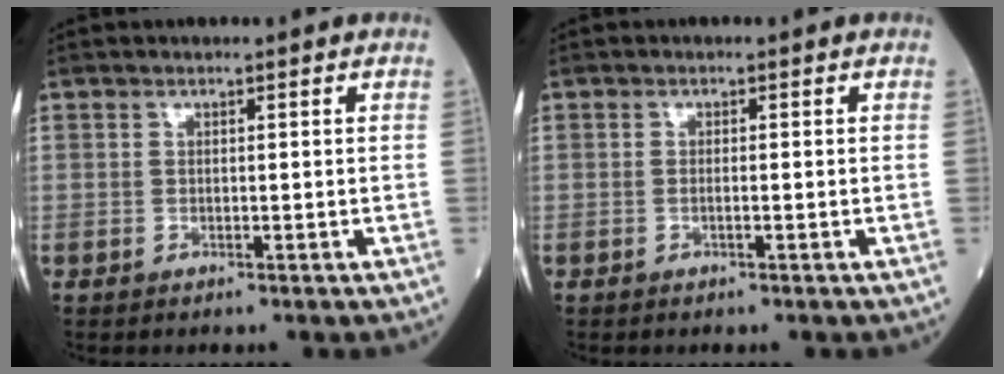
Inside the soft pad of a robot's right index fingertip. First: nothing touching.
{"total": 0.7, "force": [-0.2, 0.0, 0.7], "torque": [-0.014, 0.001, -0.005]}